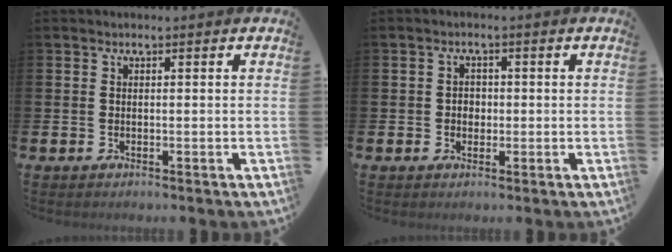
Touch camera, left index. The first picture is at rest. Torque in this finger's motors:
{"motor_torque": [-0.04, 0.09, 0.02, 0.01]}